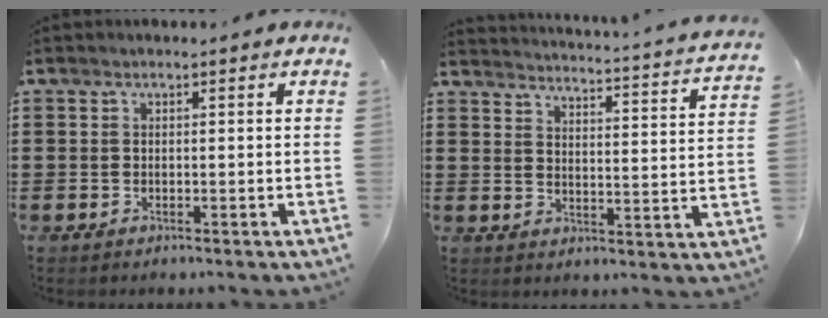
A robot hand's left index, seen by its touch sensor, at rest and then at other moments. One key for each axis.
{"total": 2.9, "fx": 2.7, "fy": -0.8, "fz": 0.6, "tx": -0.022, "ty": -0.037, "tz": 0.036}